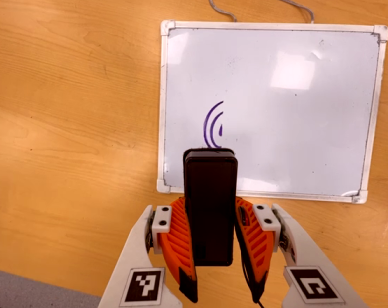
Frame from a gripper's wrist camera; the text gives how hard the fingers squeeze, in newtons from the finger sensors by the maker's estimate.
{"total": 8.9, "left": 6.6, "right": 11.3}